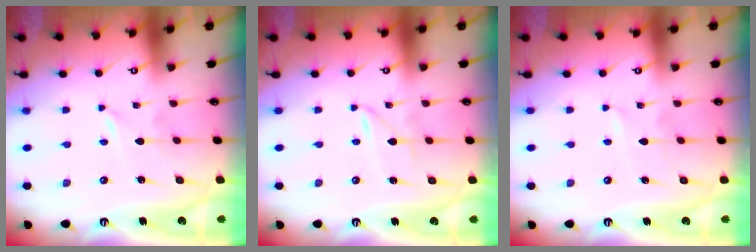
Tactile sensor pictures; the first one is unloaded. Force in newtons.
{"total": 0.9, "press": 0.9, "slide": 0.1}
{"total": 2.2, "press": 2.2, "slide": 0.3}